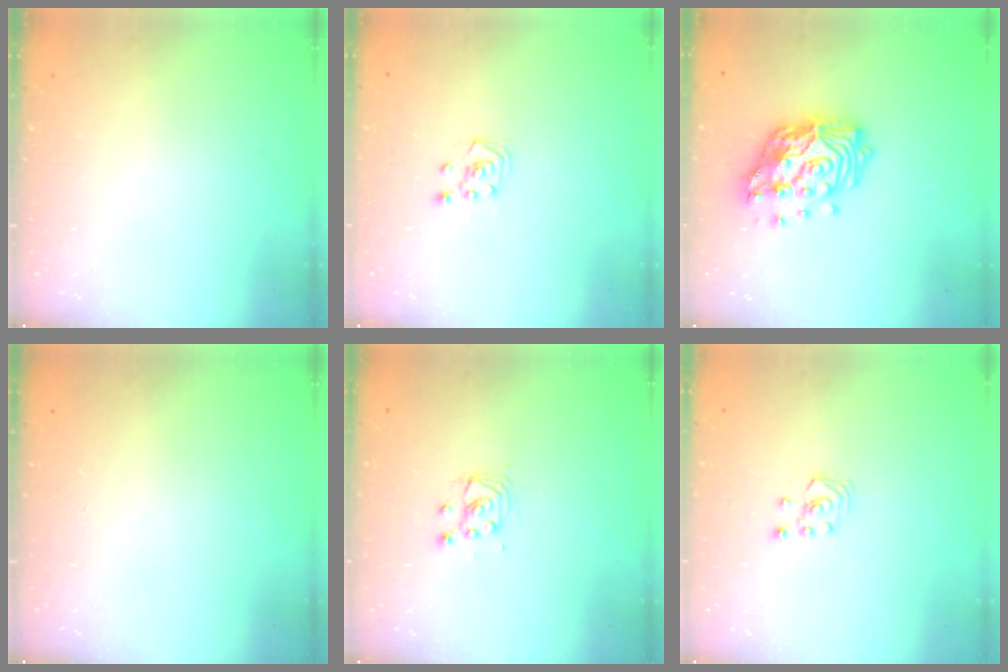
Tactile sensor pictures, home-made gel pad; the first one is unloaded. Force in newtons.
{"total": 2.3, "press": 2.2, "slide": 0.6}
{"total": 16.3, "press": 16.2, "slide": 1.6}
{"total": 0.0}
{"total": 3.2, "press": 3.2, "slide": 0.2}
{"total": 1.9, "press": 1.9, "slide": 0.2}